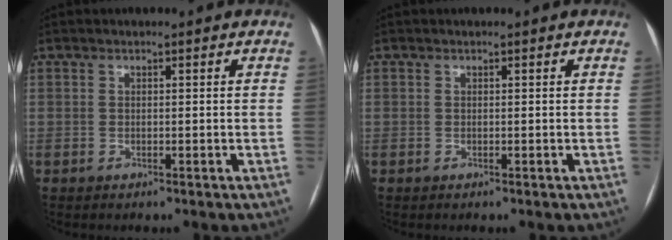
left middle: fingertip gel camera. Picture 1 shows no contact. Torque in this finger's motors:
{"motor_torque": [0.00, 0.00, 0.00, 0.00]}